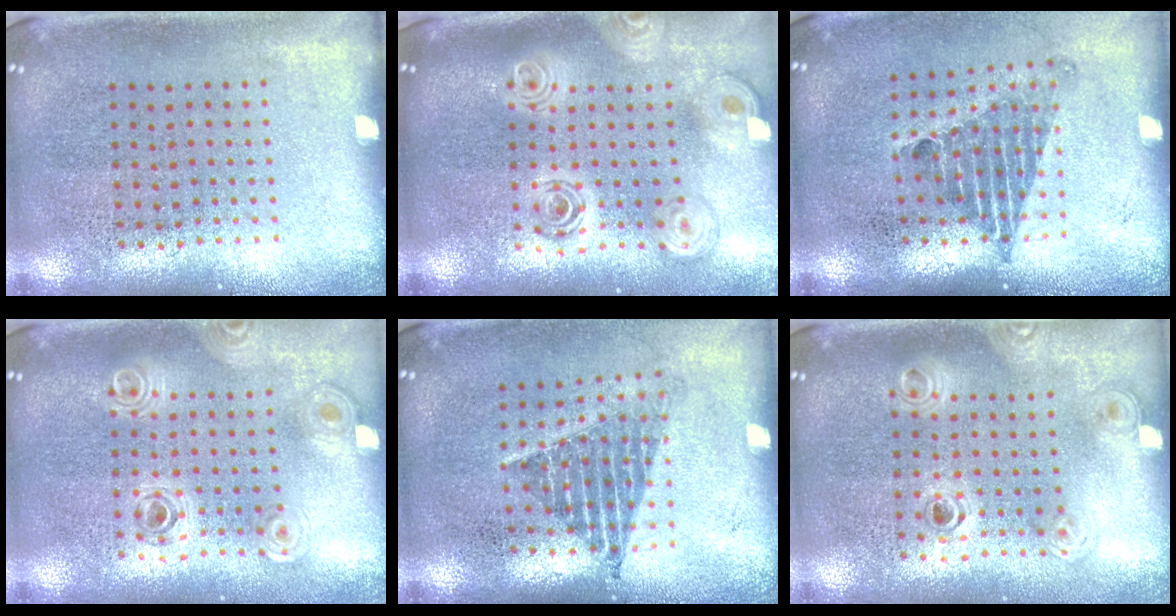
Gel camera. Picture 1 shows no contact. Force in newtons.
{"total": 2.3, "press": 1.8, "slide": 1.4}
{"total": 1.3, "press": 1.0, "slide": 0.9}
{"total": 0.9, "press": 0.9, "slide": 0.0}
{"total": 1.2, "press": 1.0, "slide": 0.8}
{"total": 1.1, "press": 1.0, "slide": 0.4}